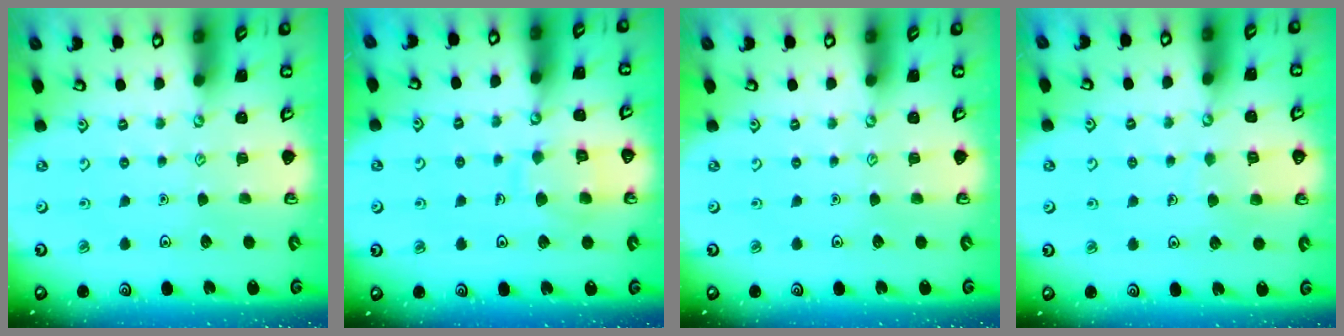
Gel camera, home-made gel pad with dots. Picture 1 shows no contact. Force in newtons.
{"total": 9.3, "press": 9.3, "slide": 0.8}
{"total": 0.0}
{"total": 5.6, "press": 5.6, "slide": 0.2}